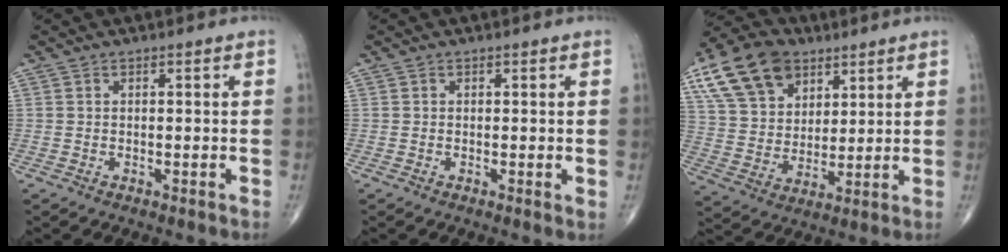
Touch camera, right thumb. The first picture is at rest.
{"total": 0.6, "force": [0.1, 0.2, 0.6], "torque": [-0.010, -0.003, -0.003]}
{"total": 16.8, "force": [8.7, 11.1, 9.2], "torque": [-0.155, -0.014, 0.160]}